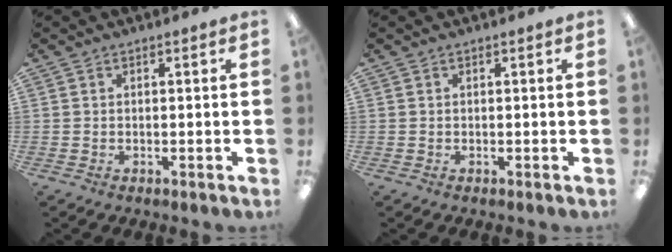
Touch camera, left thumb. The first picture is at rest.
{"total": 0.0}